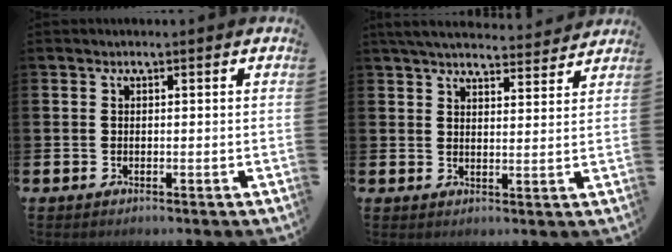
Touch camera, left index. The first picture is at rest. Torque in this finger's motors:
{"motor_torque": [1.00, -1.14, 0.20, 0.09]}